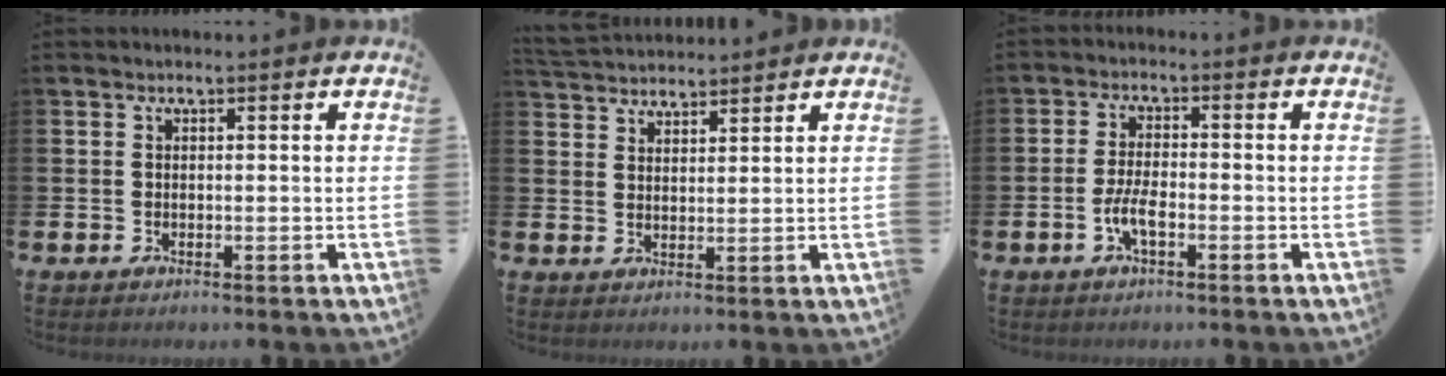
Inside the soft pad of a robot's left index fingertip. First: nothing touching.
{"total": 3.6, "force": [3.5, 0.7, 0.1], "torque": [-0.012, -0.016, 0.065]}
{"total": 3.8, "force": [-1.5, 1.2, 3.3], "torque": [-0.075, 0.004, -0.030]}